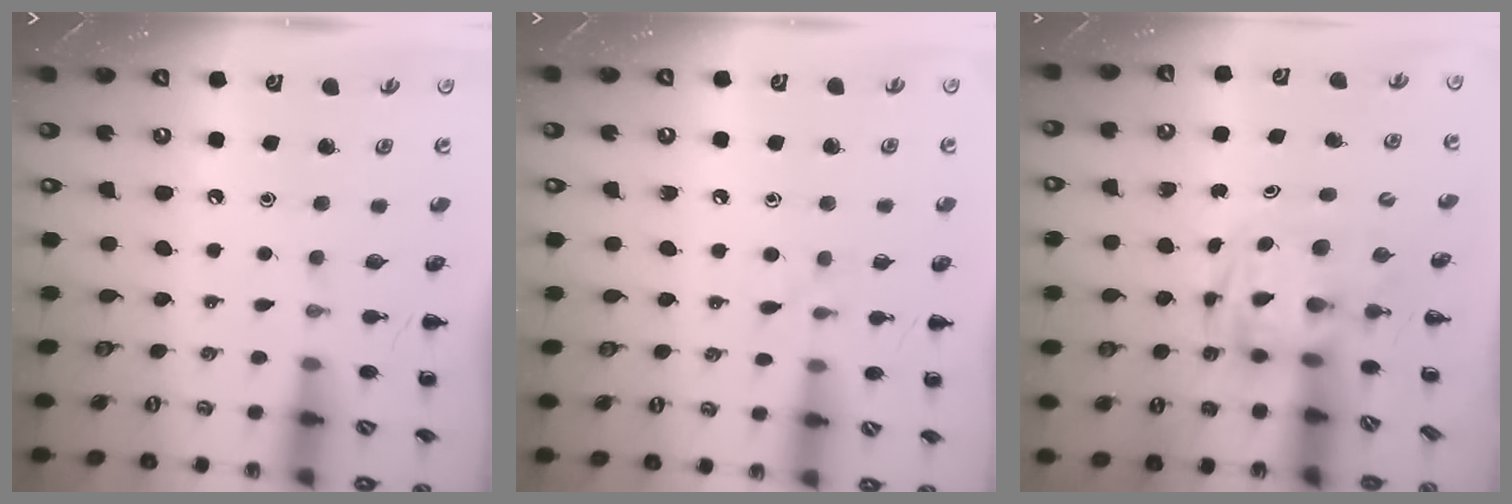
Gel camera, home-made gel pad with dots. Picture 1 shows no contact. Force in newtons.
{"total": 4.3, "press": 4.1, "slide": 1.5}
{"total": 2.6, "press": 2.6, "slide": 0.5}